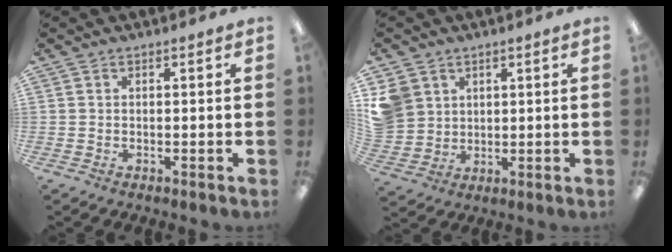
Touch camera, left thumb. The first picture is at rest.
{"total": 7.1, "force": [3.3, 6.2, 1.0], "torque": [-0.044, -0.002, 0.068]}